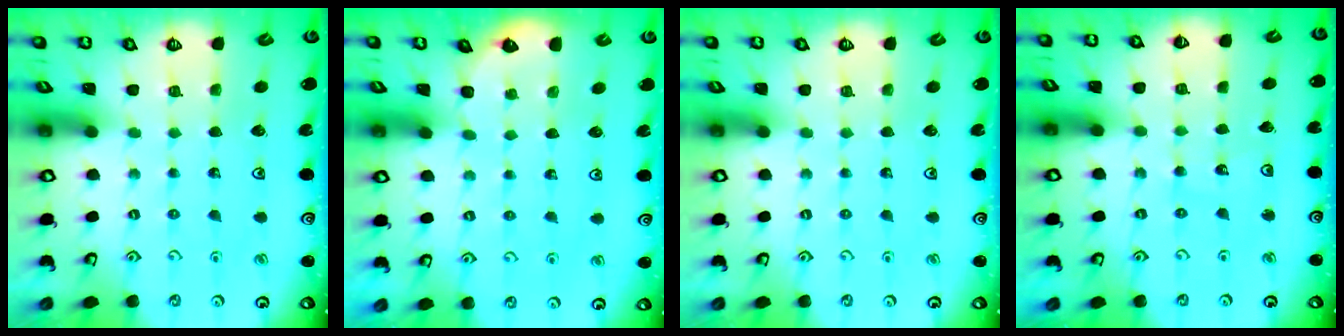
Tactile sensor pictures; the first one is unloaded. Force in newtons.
{"total": 1.7, "press": 1.7, "slide": 0.1}
{"total": 0.0}
{"total": 6.0, "press": 5.9, "slide": 0.5}